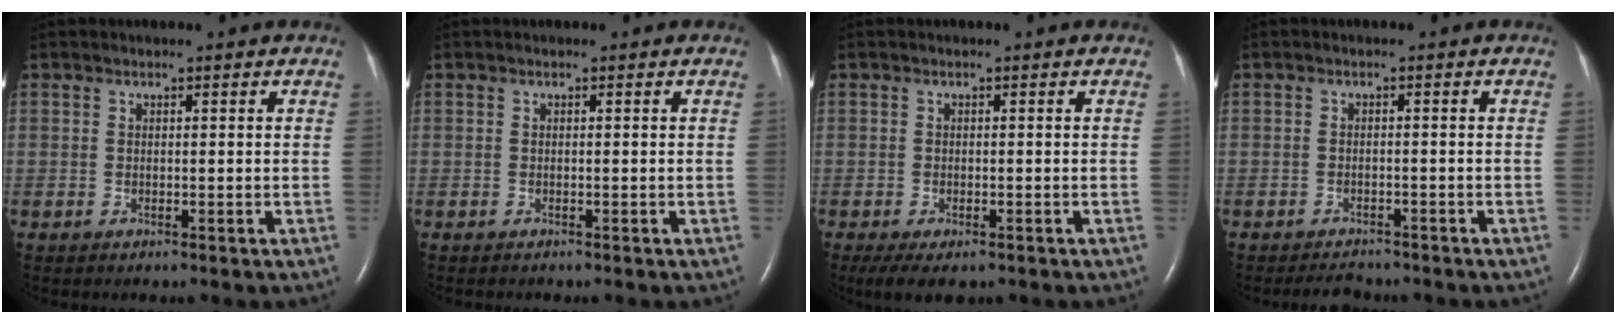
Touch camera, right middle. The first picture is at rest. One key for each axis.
{"total": 0.0}
{"total": 5.3, "fx": -3.5, "fy": 2.2, "fz": 3.3, "tx": -0.055, "ty": -0.011, "tz": -0.055}
{"total": 3.0, "fx": -2.8, "fy": 0.9, "fz": 0.4, "tx": -0.013, "ty": -0.007, "tz": -0.043}